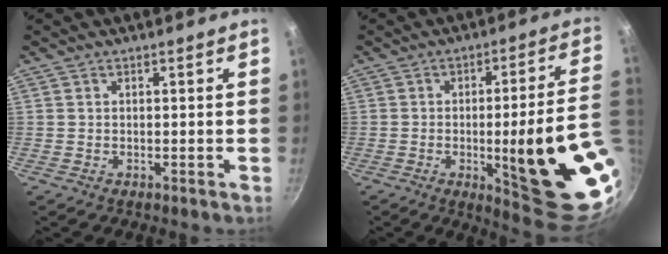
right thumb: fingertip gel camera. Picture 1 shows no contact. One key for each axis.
{"total": 22.9, "fx": -4.1, "fy": 4.6, "fz": 22.1, "tx": -0.268, "ty": -0.004, "tz": -0.040}